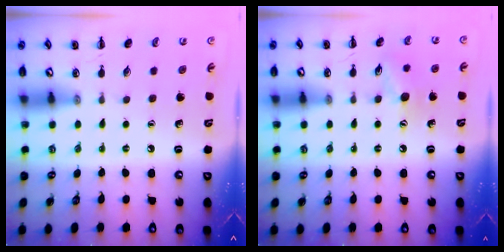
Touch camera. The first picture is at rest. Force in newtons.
{"total": 8.3, "press": 8.2, "slide": 0.9}